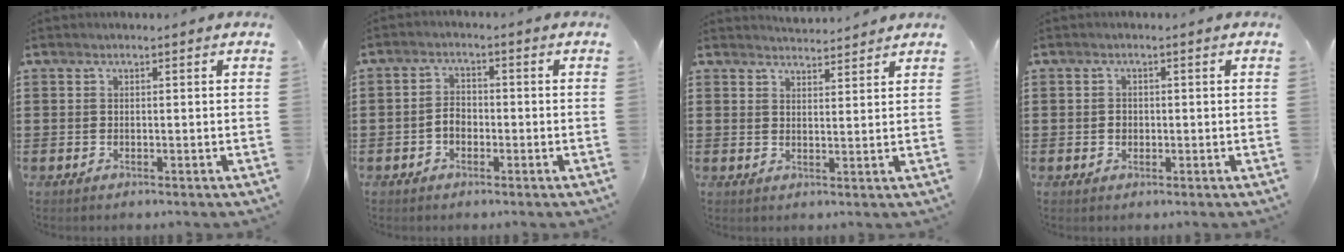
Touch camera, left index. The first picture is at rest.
{"total": 2.7, "force": [-1.0, 1.8, 1.8], "torque": [-0.045, 0.002, -0.023]}
{"total": 2.8, "force": [2.8, 0.2, -0.3], "torque": [-0.003, -0.009, 0.053]}
{"total": 1.2, "force": [-0.1, 1.0, 0.6], "torque": [-0.016, 0.006, -0.003]}